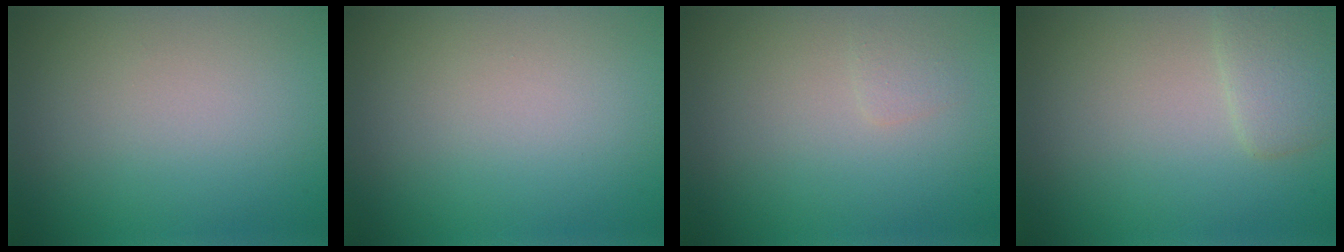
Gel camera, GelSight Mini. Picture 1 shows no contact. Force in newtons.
{"total": 0.0}
{"total": 0.8, "press": 0.8, "slide": 0.1}
{"total": 2.1, "press": 2.1, "slide": 0.1}